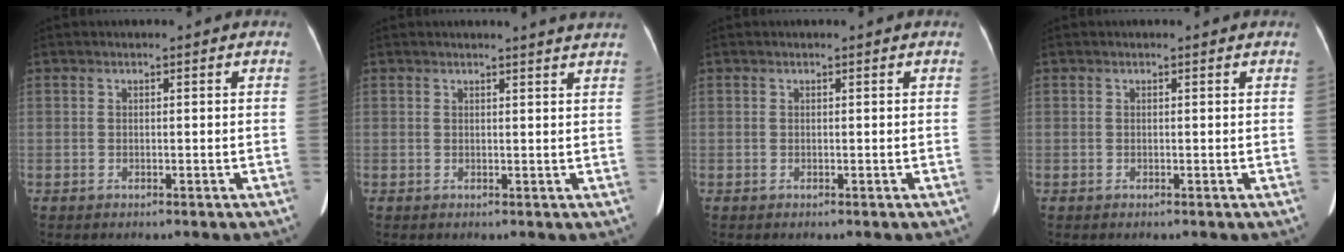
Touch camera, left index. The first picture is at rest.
{"total": 3.7, "force": [3.5, -0.7, 1.1], "torque": [-0.016, -0.005, 0.028]}
{"total": 0.0}
{"total": 0.0}